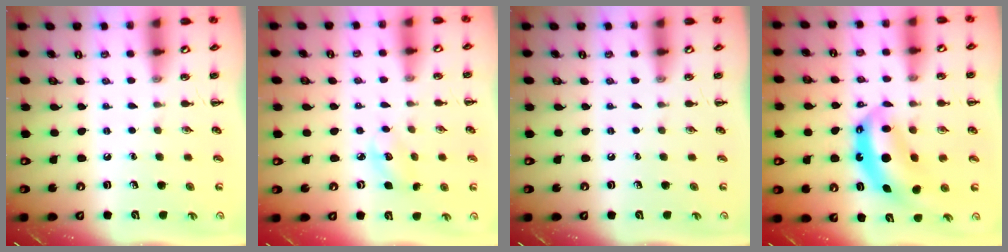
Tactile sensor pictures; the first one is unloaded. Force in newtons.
{"total": 4.0, "press": 3.9, "slide": 0.9}
{"total": 0.0}
{"total": 7.9, "press": 7.7, "slide": 1.6}